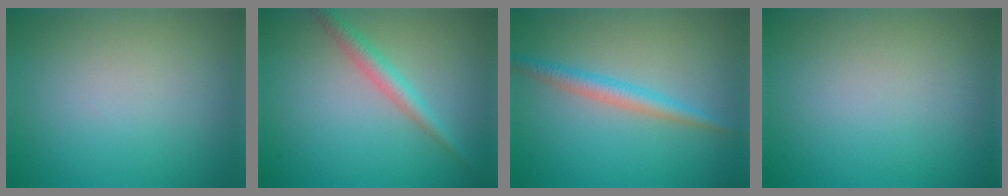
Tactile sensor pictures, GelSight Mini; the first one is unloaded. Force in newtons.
{"total": 2.3, "press": 2.3, "slide": 0.1}
{"total": 2.4, "press": 2.4, "slide": 0.0}
{"total": 0.0}